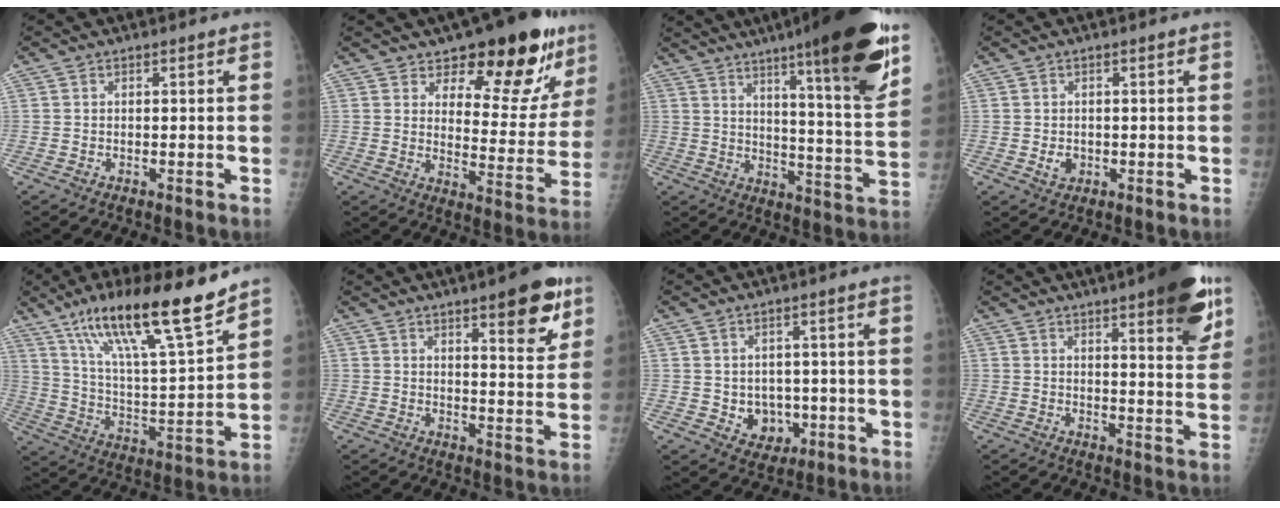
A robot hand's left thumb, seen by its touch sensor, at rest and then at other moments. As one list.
[{"total": 17.8, "force": [12.2, 8.1, 10.2], "torque": [-0.064, -0.085, 0.162]}, {"total": 22.9, "force": [13.5, 2.8, 18.3], "torque": [-0.245, -0.059, 0.196]}, {"total": 2.3, "force": [-0.4, 1.9, 1.2], "torque": [-0.012, 0.001, -0.001]}, {"total": 20.8, "force": [14.7, 2.8, 14.4], "torque": [-0.225, -0.067, 0.258]}, {"total": 11.2, "force": [6.4, 2.9, 8.8], "torque": [-0.095, -0.034, 0.085]}, {"total": 6.4, "force": [-1.1, 5.4, 3.2], "torque": [-0.012, 0.005, -0.002]}, {"total": 13.7, "force": [7.8, 3.0, 10.9], "torque": [-0.116, -0.036, 0.100]}]